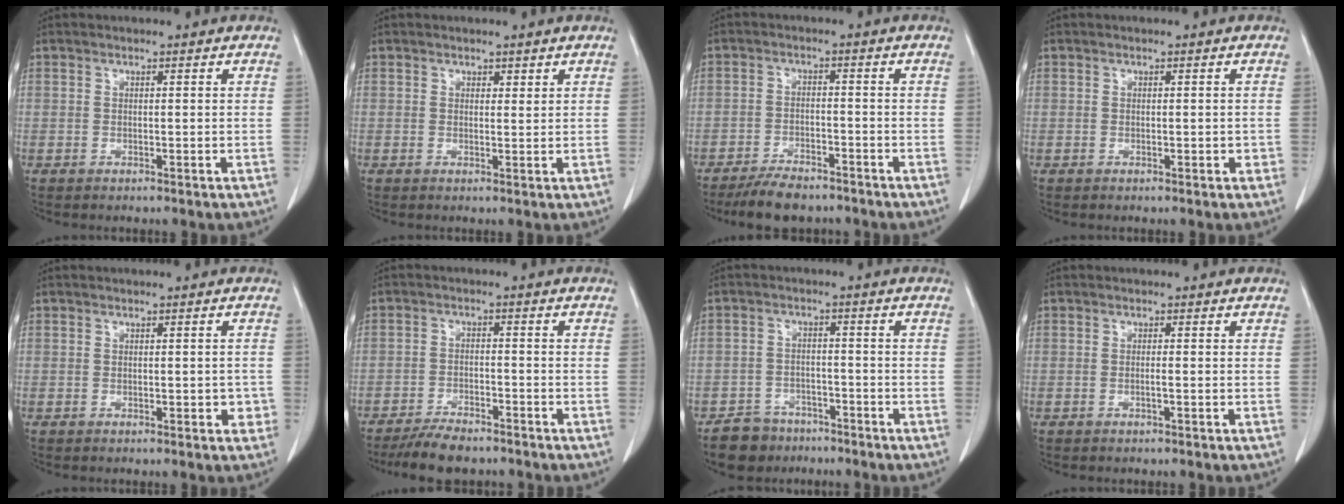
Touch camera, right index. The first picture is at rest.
{"total": 0.9, "force": [0.7, 0.5, 0.3], "torque": [0.002, -0.005, 0.008]}
{"total": 7.1, "force": [-6.1, 2.3, 2.9], "torque": [-0.047, -0.010, -0.102]}
{"total": 0.9, "force": [-0.2, 0.5, 0.7], "torque": [-0.004, 0.003, 0.002]}
{"total": 2.0, "force": [-0.5, 1.1, 1.6], "torque": [-0.008, 0.008, -0.001]}
{"total": 7.0, "force": [-6.1, 1.9, 2.9], "torque": [-0.046, -0.014, -0.103]}
{"total": 5.8, "force": [-4.3, 3.8, 0.5], "torque": [-0.007, 0.008, -0.070]}
{"total": 0.6, "force": [-0.2, -0.1, 0.5], "torque": [-0.007, 0.003, -0.002]}